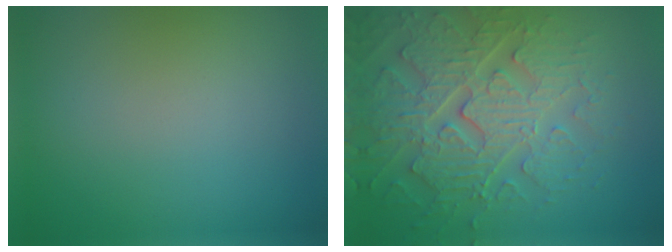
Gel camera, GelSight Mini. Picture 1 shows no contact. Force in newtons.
{"total": 7.0, "press": 5.9, "slide": 3.8}